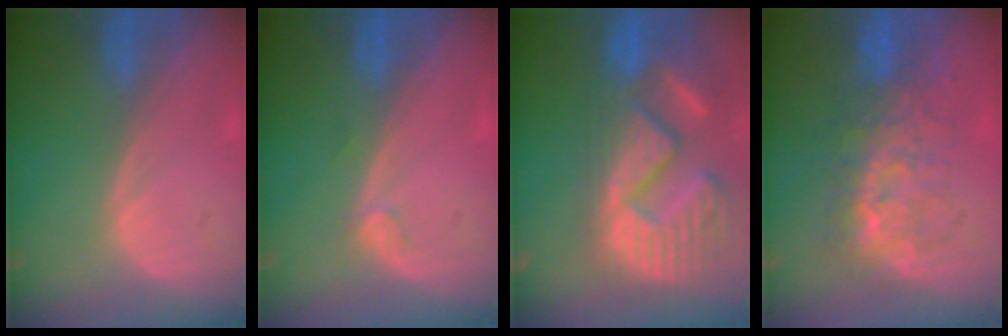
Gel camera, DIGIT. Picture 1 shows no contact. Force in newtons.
{"total": 0.8, "press": 0.7, "slide": 0.1}
{"total": 15.4, "press": 12.6, "slide": 8.8}
{"total": 7.8, "press": 7.7, "slide": 1.6}